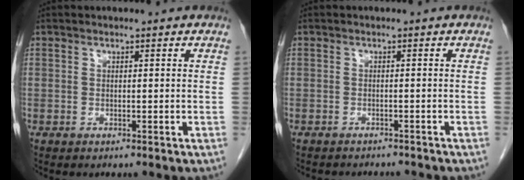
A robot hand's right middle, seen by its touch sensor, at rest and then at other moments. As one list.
[{"total": 6.1, "force": [-5.7, 1.6, 1.6], "torque": [-0.017, -0.001, -0.069]}]